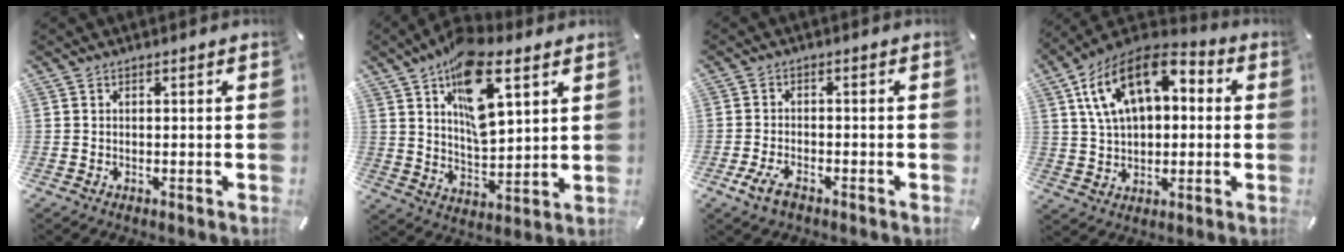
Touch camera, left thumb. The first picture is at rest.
{"total": 15.9, "force": [8.6, 7.4, 11.2], "torque": [-0.185, -0.027, 0.147]}
{"total": 4.5, "force": [-2.9, 2.1, 2.8], "torque": [-0.070, 0.007, -0.058]}
{"total": 16.3, "force": [6.6, 10.3, 10.8], "torque": [-0.208, -0.018, 0.119]}